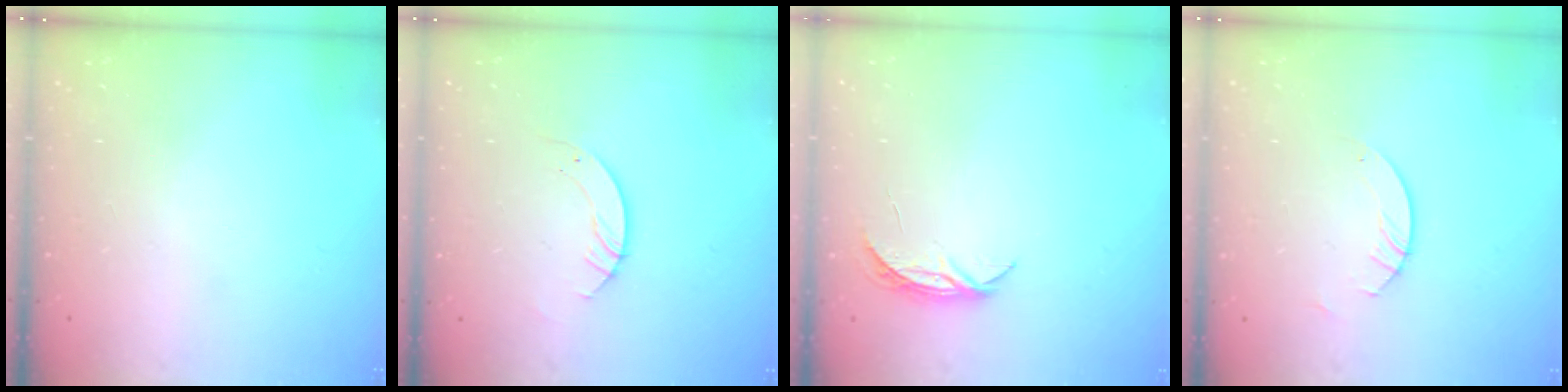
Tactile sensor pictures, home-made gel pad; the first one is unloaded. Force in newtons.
{"total": 3.5, "press": 3.5, "slide": 0.1}
{"total": 4.8, "press": 4.7, "slide": 0.5}
{"total": 3.0, "press": 3.0, "slide": 0.3}